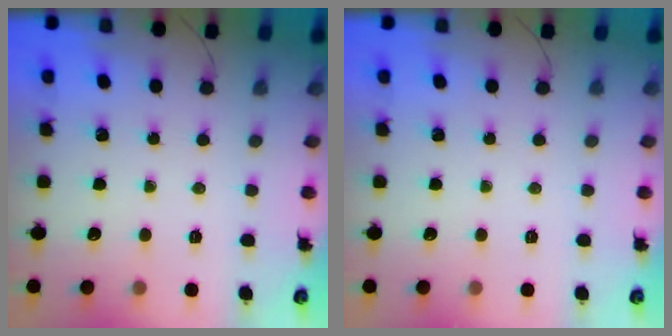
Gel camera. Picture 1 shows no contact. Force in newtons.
{"total": 0.0}